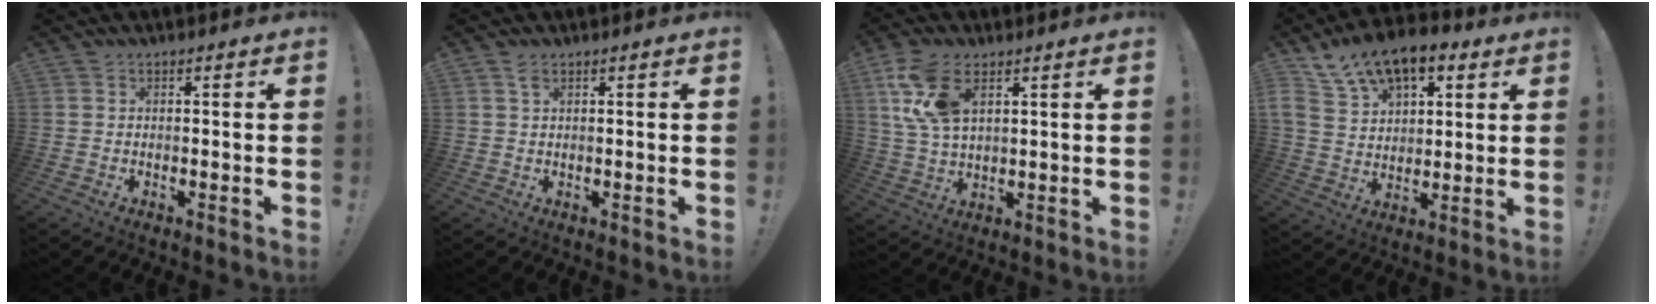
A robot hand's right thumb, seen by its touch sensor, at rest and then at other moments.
{"total": 1.8, "force": [1.1, 0.9, 1.1], "torque": [-0.016, -0.003, 0.019]}
{"total": 12.5, "force": [5.6, 6.8, 8.9], "torque": [-0.182, -0.011, 0.105]}
{"total": 14.8, "force": [9.2, 8.6, 7.9], "torque": [-0.136, -0.049, 0.173]}